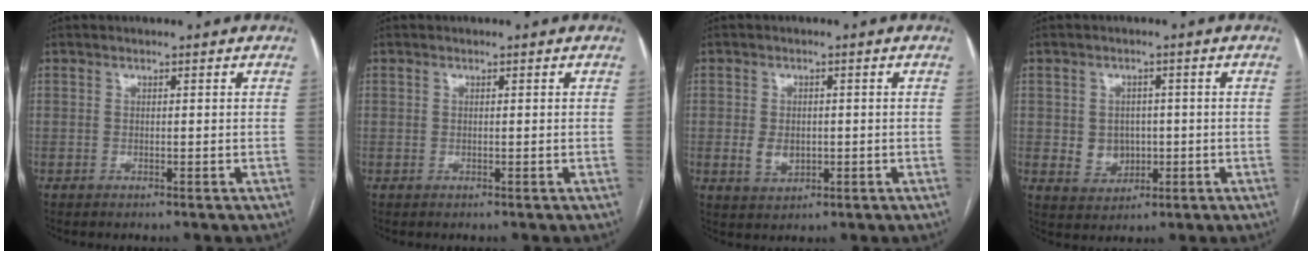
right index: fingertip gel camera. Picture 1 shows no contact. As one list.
[{"total": 0.0}, {"total": 3.7, "force": [-0.4, 2.7, 2.5], "torque": [-0.046, 0.001, 0.003]}, {"total": 4.9, "force": [-0.2, 4.3, 2.2], "torque": [-0.032, 0.009, 0.008]}]